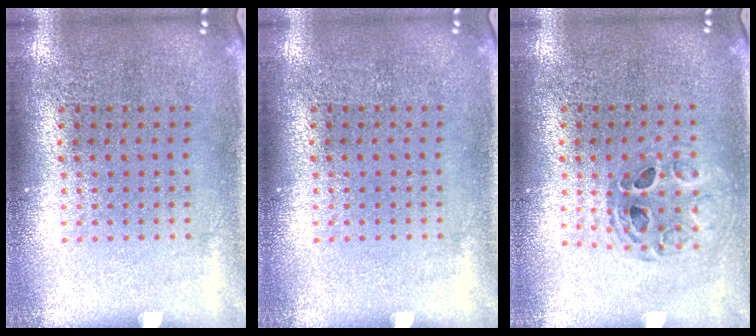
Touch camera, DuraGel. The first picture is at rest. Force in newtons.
{"total": 0.0}
{"total": 0.8, "press": 0.8, "slide": 0.0}